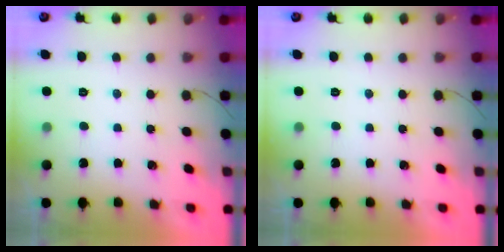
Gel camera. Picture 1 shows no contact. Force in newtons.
{"total": 0.0}